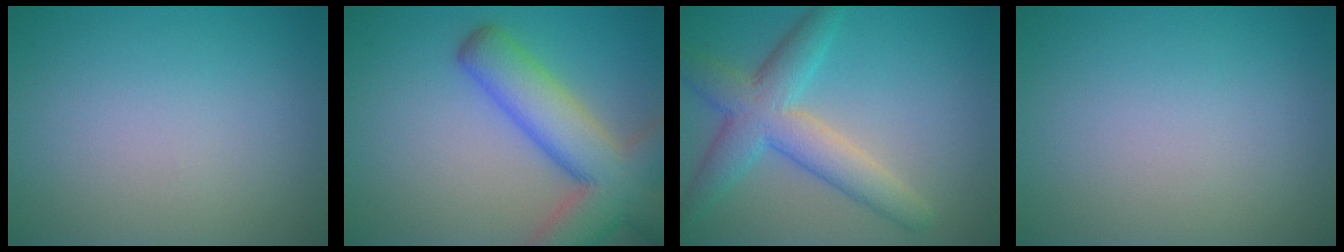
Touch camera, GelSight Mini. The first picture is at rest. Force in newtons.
{"total": 9.1, "press": 9.1, "slide": 0.6}
{"total": 5.9, "press": 5.9, "slide": 0.3}
{"total": 0.0}